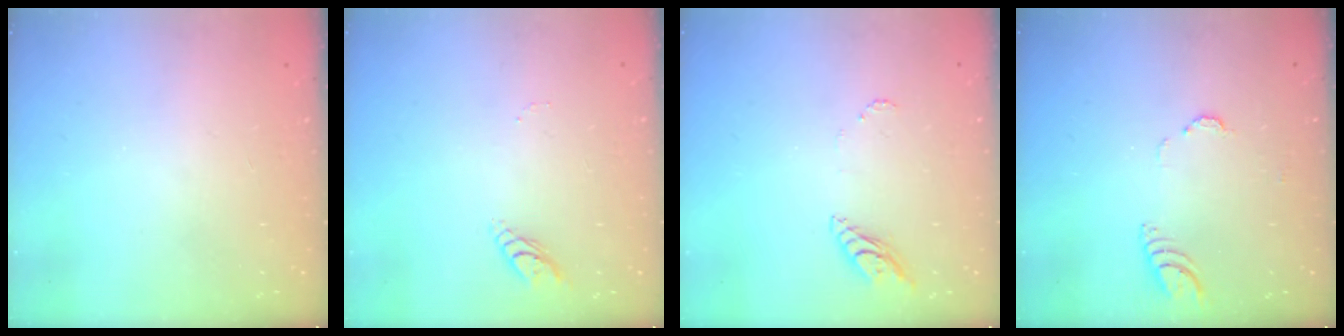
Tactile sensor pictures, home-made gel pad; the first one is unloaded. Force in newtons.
{"total": 4.0, "press": 4.0, "slide": 0.4}
{"total": 6.5, "press": 6.5, "slide": 0.4}
{"total": 3.6, "press": 3.6, "slide": 0.5}